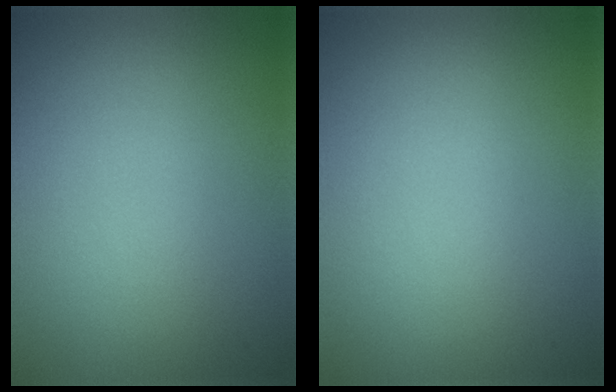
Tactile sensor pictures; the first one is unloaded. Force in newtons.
{"total": 0.0}